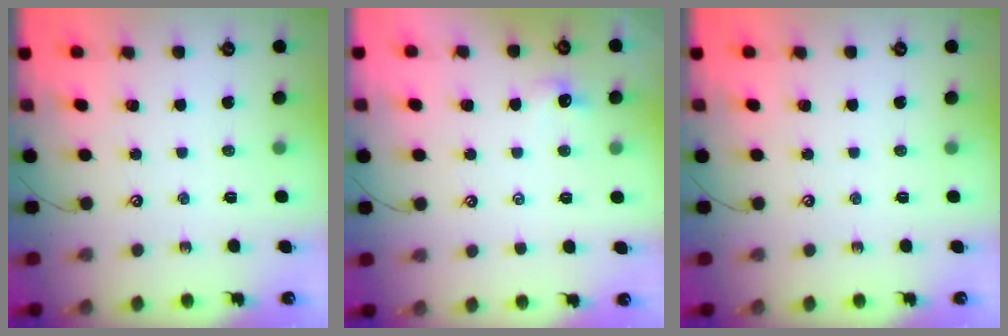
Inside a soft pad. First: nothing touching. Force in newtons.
{"total": 1.0, "press": 0.9, "slide": 0.5}
{"total": 0.0}